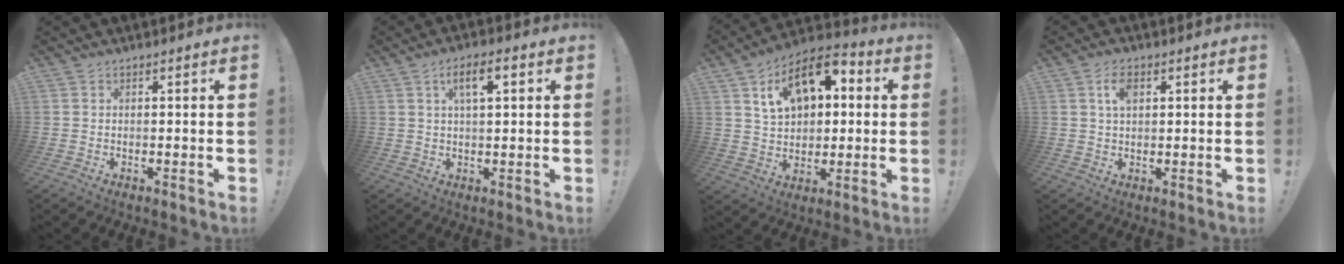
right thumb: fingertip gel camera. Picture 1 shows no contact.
{"total": 6.3, "force": [2.3, 2.2, 5.5], "torque": [-0.086, 0.000, 0.033]}
{"total": 15.6, "force": [6.3, 10.1, 10.1], "torque": [-0.153, -0.019, 0.115]}
{"total": 4.8, "force": [1.8, 2.7, 3.5], "torque": [-0.062, 0.003, 0.029]}